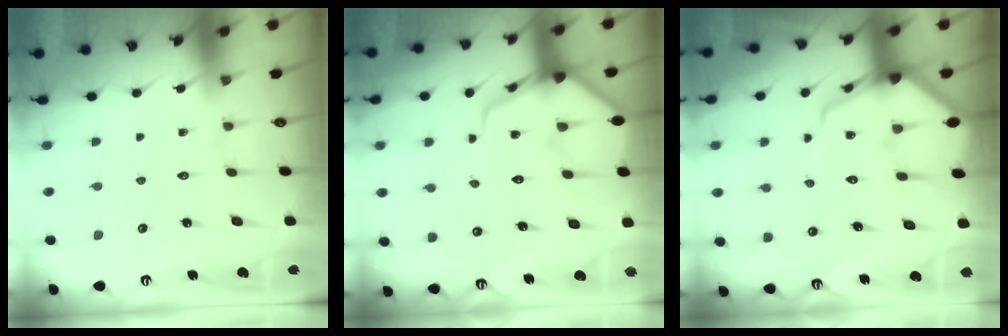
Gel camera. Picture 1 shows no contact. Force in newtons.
{"total": 10.0, "press": 10.0, "slide": 0.8}
{"total": 8.1, "press": 8.1, "slide": 0.9}